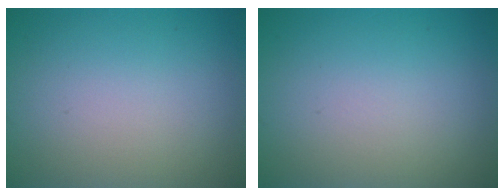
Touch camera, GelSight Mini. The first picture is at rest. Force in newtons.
{"total": 0.0}